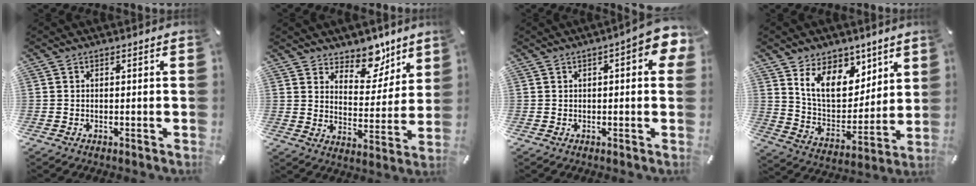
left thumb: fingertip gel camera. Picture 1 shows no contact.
{"total": 11.1, "force": [8.9, 5.9, 2.7], "torque": [-0.023, -0.079, 0.161]}
{"total": 7.4, "force": [2.4, 2.5, 6.6], "torque": [-0.083, -0.007, 0.034]}
{"total": 13.2, "force": [8.0, 9.0, 5.4], "torque": [-0.106, -0.057, 0.157]}